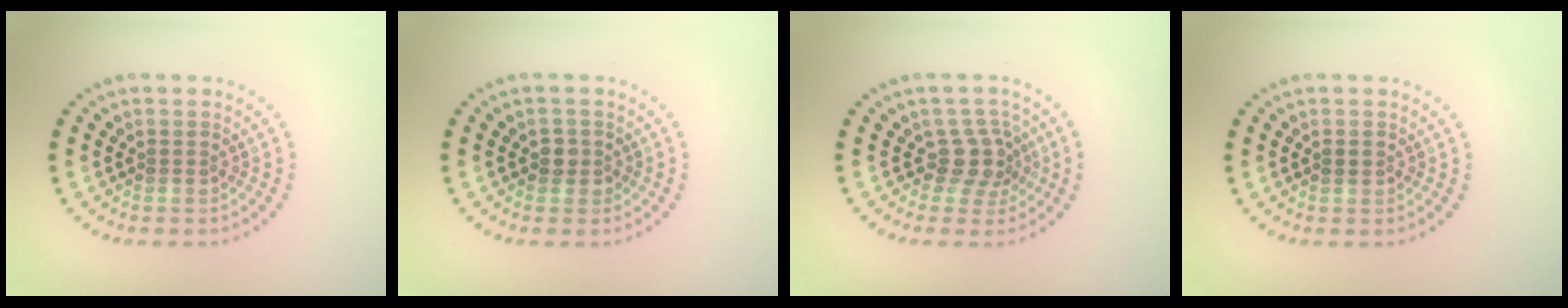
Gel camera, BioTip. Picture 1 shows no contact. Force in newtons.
{"total": 1.3, "press": 1.1, "slide": 0.6}
{"total": 2.7, "press": 2.1, "slide": 1.7}
{"total": 0.8, "press": 0.8, "slide": 0.1}